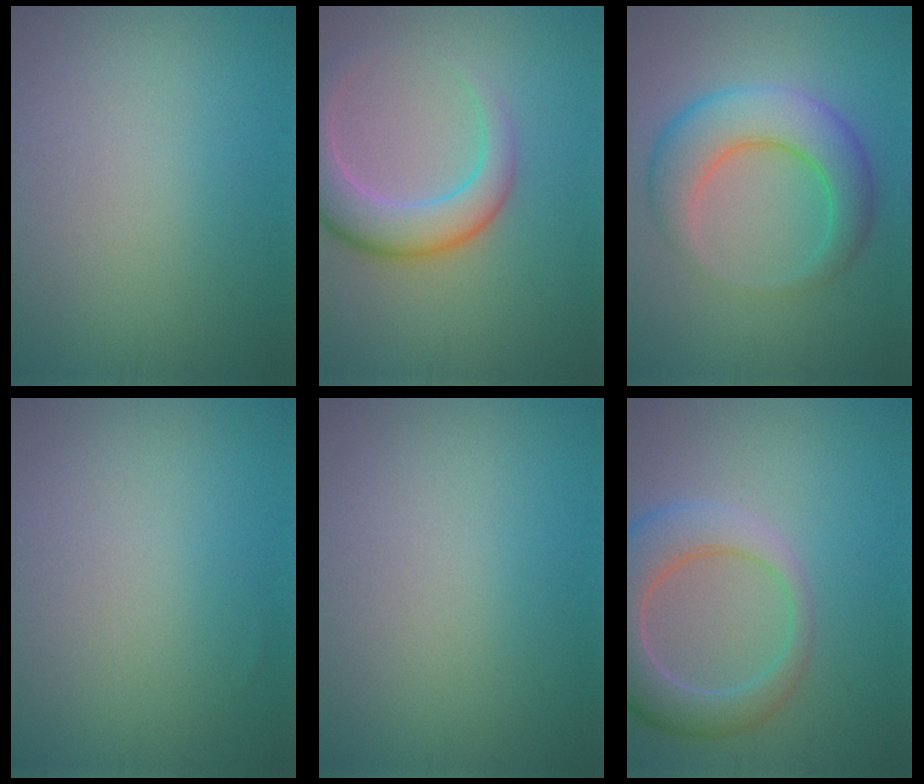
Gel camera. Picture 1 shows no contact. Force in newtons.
{"total": 6.1, "press": 6.1, "slide": 0.4}
{"total": 6.4, "press": 6.4, "slide": 0.2}
{"total": 0.0}
{"total": 0.0}
{"total": 6.3, "press": 6.3, "slide": 0.7}